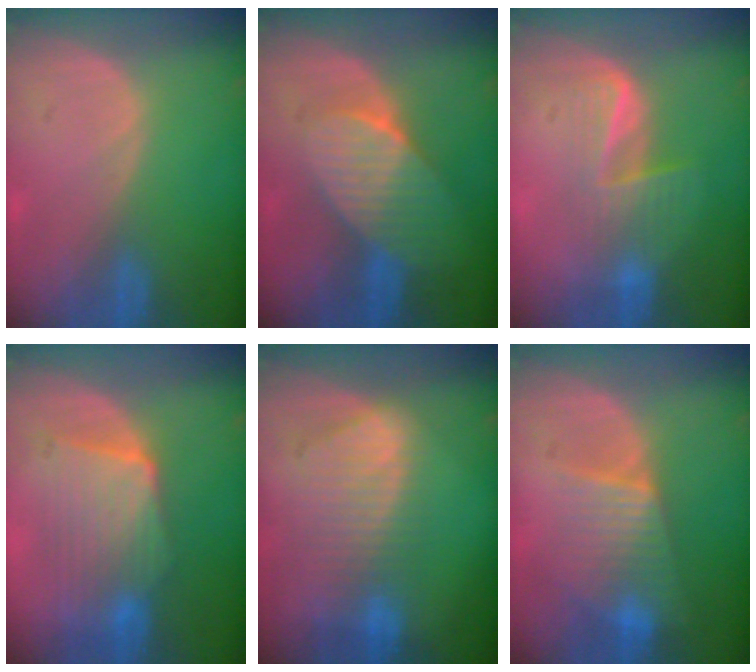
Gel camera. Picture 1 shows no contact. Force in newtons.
{"total": 7.7, "press": 6.9, "slide": 3.5}
{"total": 5.8, "press": 5.5, "slide": 2.0}
{"total": 8.2, "press": 8.1, "slide": 1.4}
{"total": 9.2, "press": 8.1, "slide": 4.5}
{"total": 6.5, "press": 6.4, "slide": 1.1}